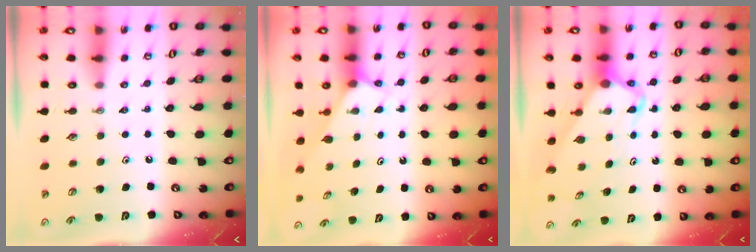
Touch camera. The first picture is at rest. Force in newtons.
{"total": 3.5, "press": 3.4, "slide": 0.2}
{"total": 5.3, "press": 5.2, "slide": 0.5}